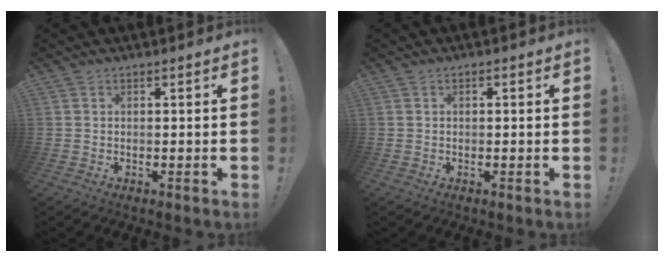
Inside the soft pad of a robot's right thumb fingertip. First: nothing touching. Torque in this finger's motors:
{"motor_torque": [0.30, 0.23, 0.11, -0.11, 0.12]}